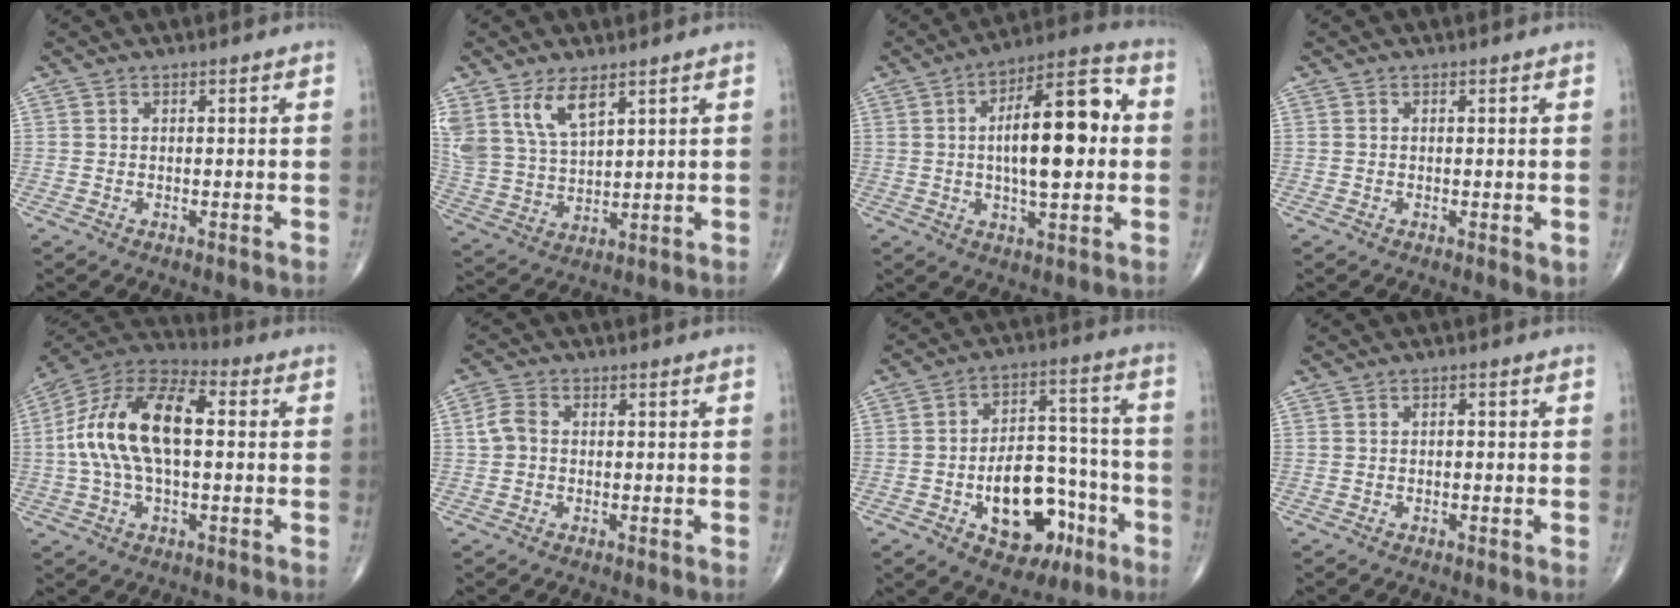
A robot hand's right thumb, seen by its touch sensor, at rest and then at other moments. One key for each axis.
{"total": 9.8, "fx": 5.9, "fy": 4.6, "fz": 6.4, "tx": -0.121, "ty": -0.022, "tz": 0.129}
{"total": 17.3, "fx": 1.4, "fy": 6.6, "fz": 16.0, "tx": -0.236, "ty": 0.021, "tz": 0.016}
{"total": 1.4, "fx": -0.1, "fy": 0.5, "fz": 1.3, "tx": -0.019, "ty": -0.006, "tz": -0.002}
{"total": 17.6, "fx": 1.3, "fy": 8.8, "fz": 15.2, "tx": -0.294, "ty": 0.036, "tz": 0.014}
{"total": 3.3, "fx": -0.1, "fy": 2.6, "fz": 2.1, "tx": -0.043, "ty": 0.011, "tz": -0.007}
{"total": 16.4, "fx": -6.3, "fy": 9.9, "fz": 11.4, "tx": -0.129, "ty": 0.055, "tz": -0.087}
{"total": 0.8, "fx": -0.1, "fy": 0.5, "fz": 0.7, "tx": -0.009, "ty": 0.004, "tz": -0.004}